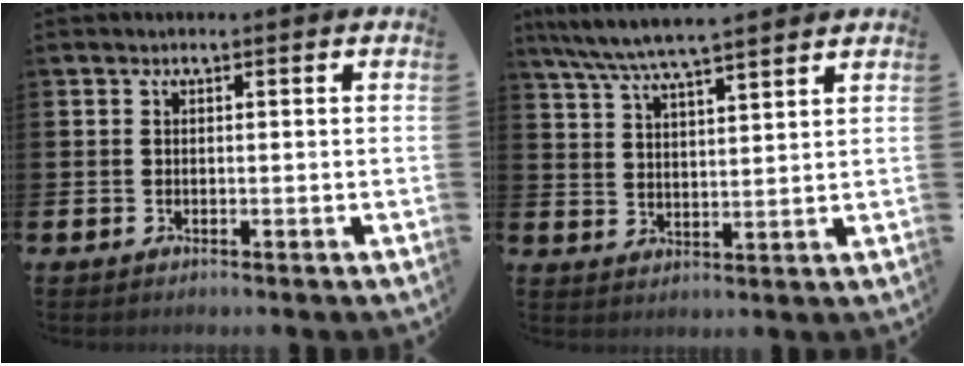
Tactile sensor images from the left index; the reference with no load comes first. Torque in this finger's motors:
{"motor_torque": [1.07, -1.07, 1.04, 0.21]}